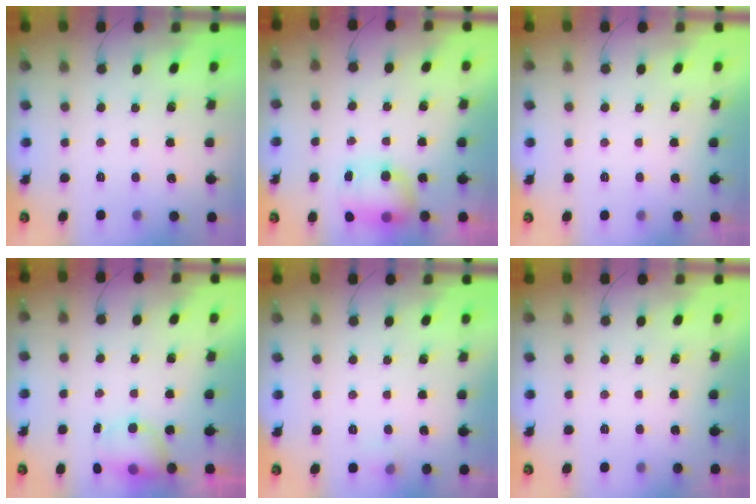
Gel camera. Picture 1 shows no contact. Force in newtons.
{"total": 8.3, "press": 8.2, "slide": 1.5}
{"total": 0.0}
{"total": 6.2, "press": 6.2, "slide": 0.4}
{"total": 5.0, "press": 3.7, "slide": 3.3}
{"total": 0.0}